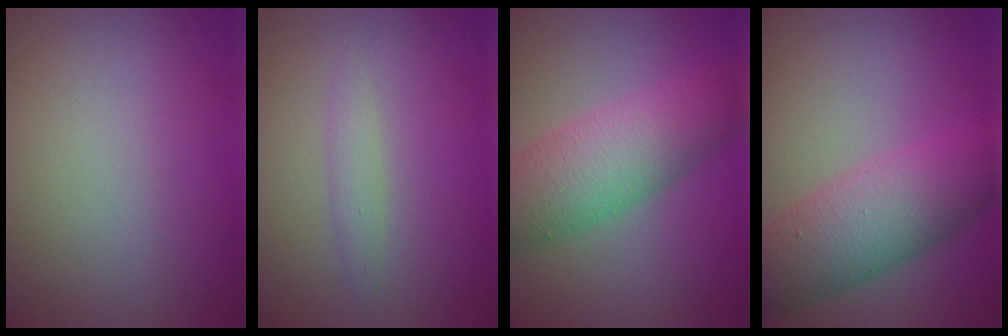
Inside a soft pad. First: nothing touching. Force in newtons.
{"total": 1.3, "press": 1.3, "slide": 0.1}
{"total": 7.6, "press": 7.6, "slide": 0.1}
{"total": 7.5, "press": 7.5, "slide": 0.1}